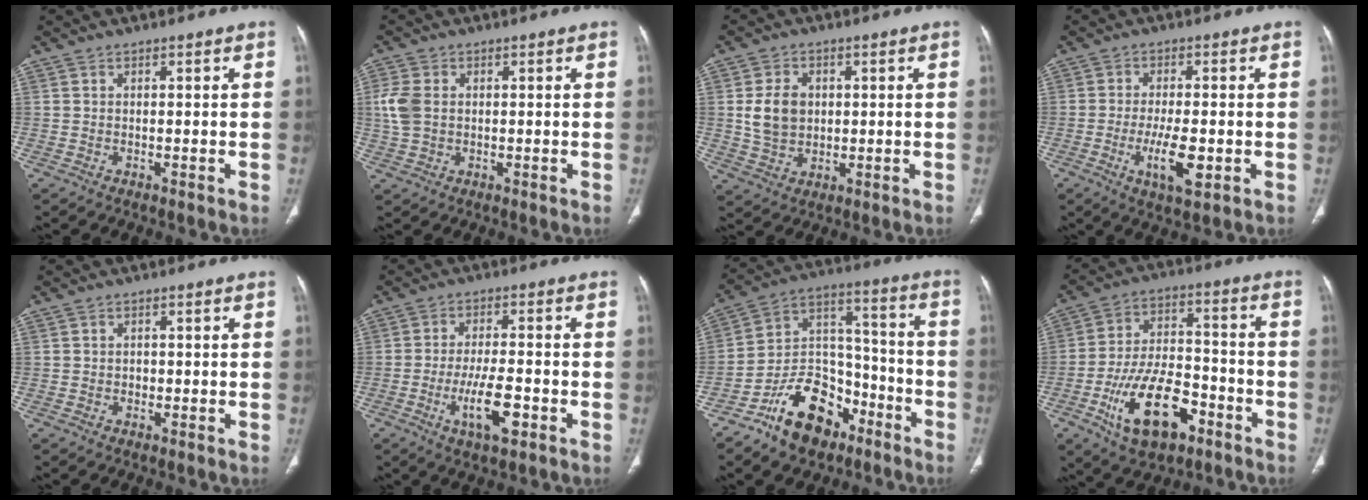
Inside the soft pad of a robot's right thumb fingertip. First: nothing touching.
{"total": 5.4, "force": [0.5, 3.9, 3.6], "torque": [-0.089, 0.006, 0.010]}
{"total": 7.6, "force": [0.9, 5.9, 4.6], "torque": [-0.068, -0.003, 0.022]}
{"total": 7.9, "force": [-2.2, 2.8, 7.1], "torque": [-0.125, -0.008, -0.035]}
{"total": 1.2, "force": [-0.2, 1.1, 0.6], "torque": [-0.003, 0.004, -0.004]}
{"total": 8.6, "force": [-3.3, 2.8, 7.4], "torque": [-0.136, 0.007, -0.057]}
{"total": 16.9, "force": [-10.4, 10.3, 8.6], "torque": [-0.101, 0.090, -0.182]}
{"total": 17.1, "force": [-8.0, 8.8, 12.3], "torque": [-0.203, 0.045, -0.132]}